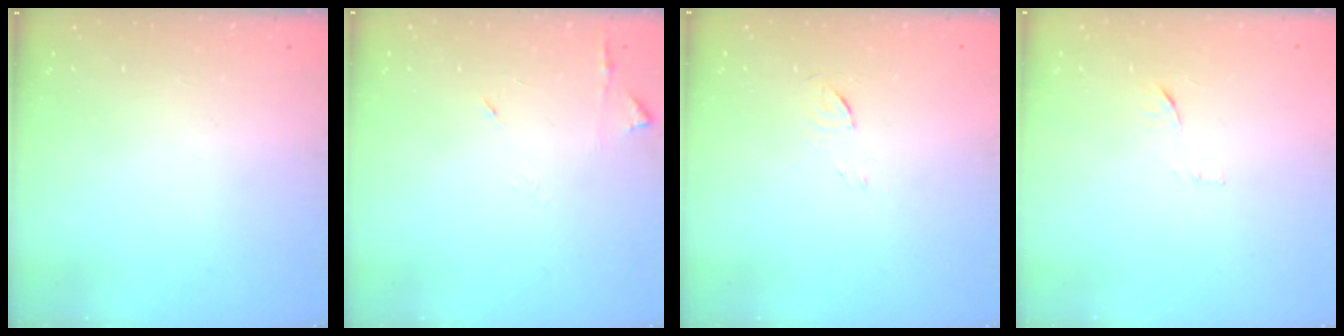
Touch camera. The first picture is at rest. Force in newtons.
{"total": 5.8, "press": 5.8, "slide": 0.7}
{"total": 3.3, "press": 3.3, "slide": 0.4}
{"total": 6.5, "press": 6.5, "slide": 0.5}